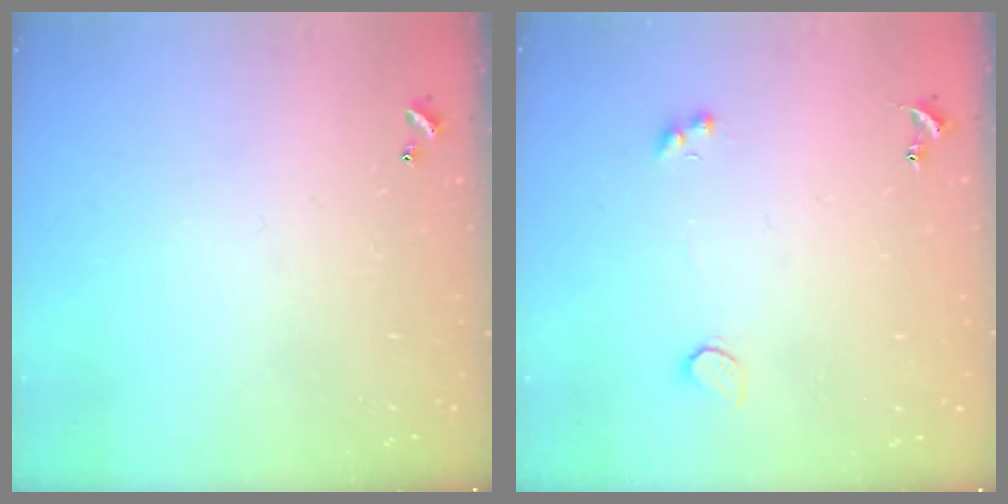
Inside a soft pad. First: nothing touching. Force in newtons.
{"total": 2.1, "press": 1.9, "slide": 1.0}